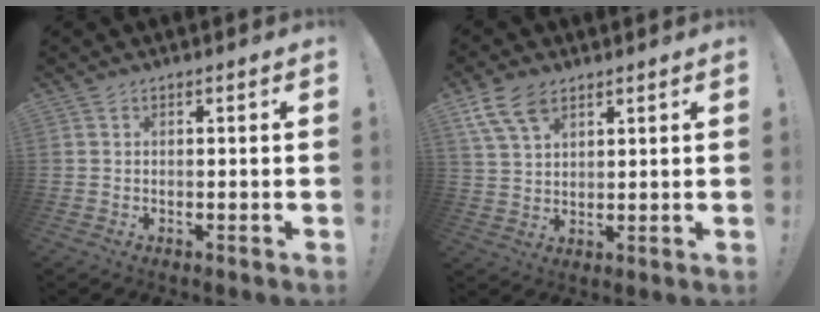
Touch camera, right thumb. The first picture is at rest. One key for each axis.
{"total": 9.2, "fx": 5.6, "fy": 5.2, "fz": 5.1, "tx": -0.100, "ty": -0.013, "tz": 0.111}